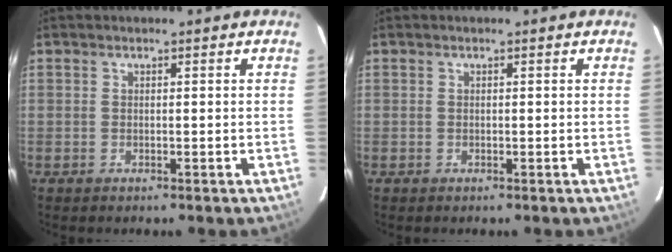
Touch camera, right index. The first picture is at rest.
{"total": 0.0}